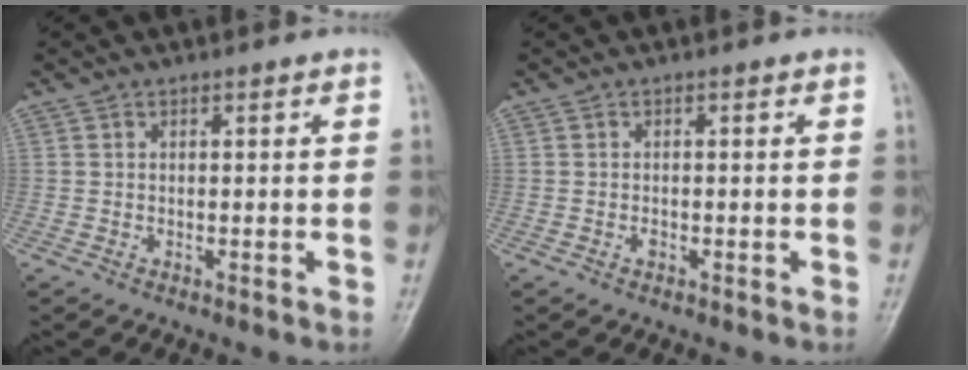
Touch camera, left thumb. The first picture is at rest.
{"total": 0.8, "force": [-0.3, 0.5, 0.5], "torque": [-0.005, 0.000, -0.007]}